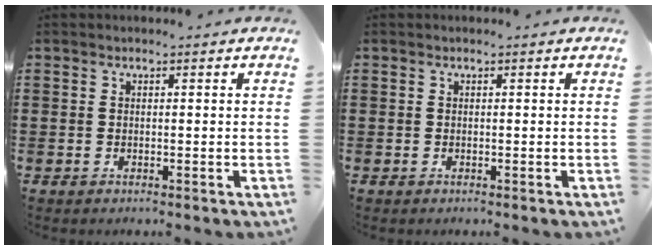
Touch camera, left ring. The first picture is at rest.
{"total": 0.0}